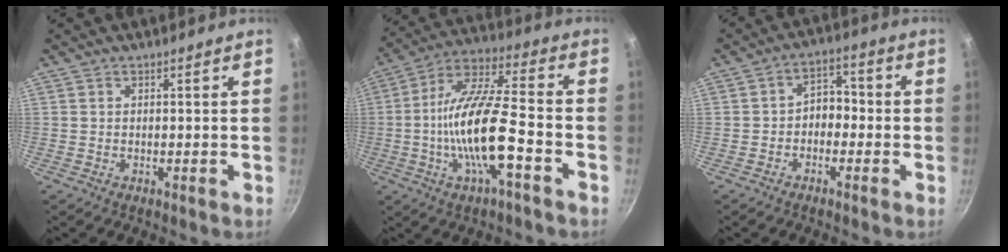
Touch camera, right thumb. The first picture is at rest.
{"total": 16.9, "force": [-4.9, 4.8, 15.5], "torque": [-0.290, 0.035, -0.102]}
{"total": 5.1, "force": [-1.3, 3.7, 3.2], "torque": [-0.014, 0.028, -0.031]}